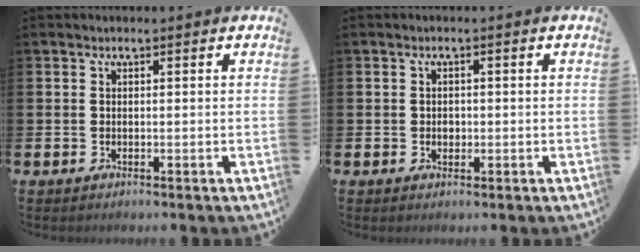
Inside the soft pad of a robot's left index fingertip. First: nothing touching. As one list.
[{"total": 1.2, "force": [0.0, 1.0, 0.6], "torque": [-0.001, 0.003, -0.004]}]